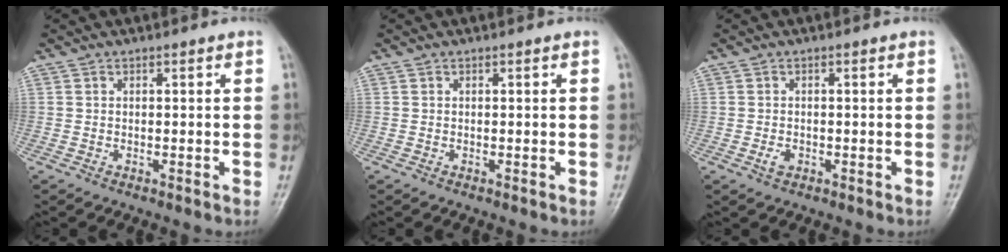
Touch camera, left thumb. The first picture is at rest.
{"total": 0.0}
{"total": 1.5, "force": [-0.6, 1.0, 1.0], "torque": [-0.016, 0.000, -0.010]}